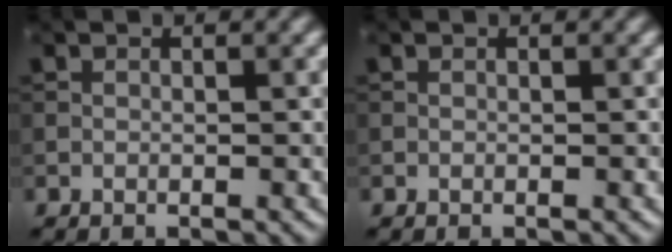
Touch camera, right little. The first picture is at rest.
{"total": 0.0}